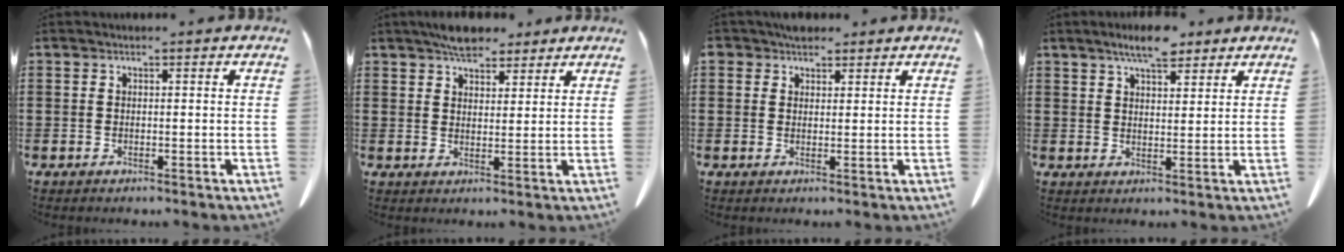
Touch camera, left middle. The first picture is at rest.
{"total": 5.2, "force": [4.4, 2.0, 1.9], "torque": [-0.039, -0.005, 0.081]}
{"total": 2.6, "force": [2.1, 1.4, 0.6], "torque": [-0.010, 0.004, 0.040]}
{"total": 5.9, "force": [4.7, 1.8, 3.0], "torque": [-0.060, -0.008, 0.085]}